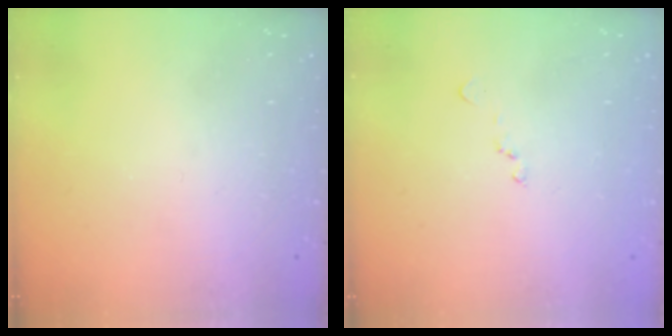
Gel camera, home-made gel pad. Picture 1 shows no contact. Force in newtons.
{"total": 9.5, "press": 9.5, "slide": 0.9}